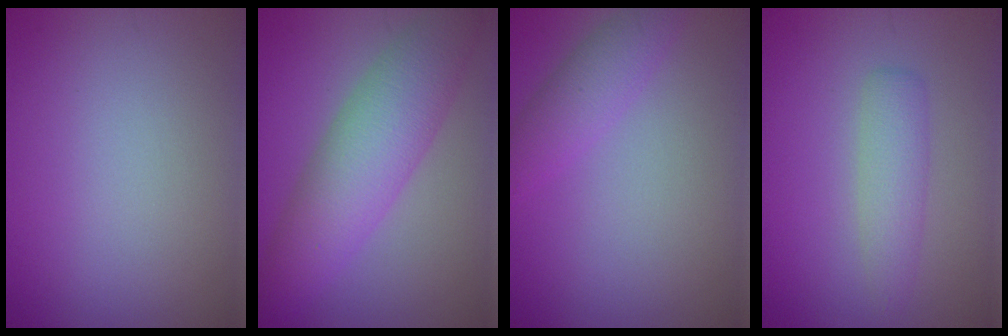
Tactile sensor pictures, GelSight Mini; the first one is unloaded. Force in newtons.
{"total": 6.9, "press": 6.9, "slide": 0.1}
{"total": 2.7, "press": 2.7, "slide": 0.1}
{"total": 2.5, "press": 2.5, "slide": 0.0}